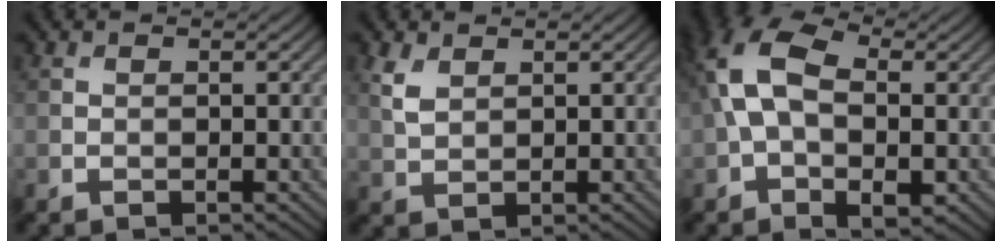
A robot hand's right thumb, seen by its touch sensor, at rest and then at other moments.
{"total": 2.8, "force": [1.5, 1.6, 1.7], "torque": [-0.050, 0.000, 0.035]}
{"total": 12.6, "force": [0.3, 7.8, 9.9], "torque": [-0.218, -0.005, 0.005]}